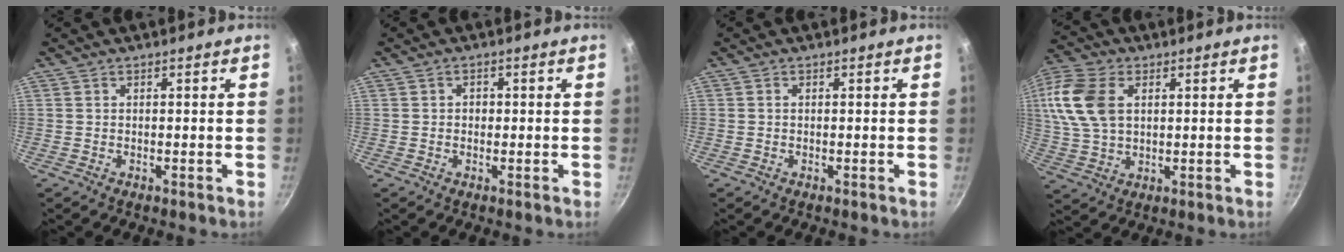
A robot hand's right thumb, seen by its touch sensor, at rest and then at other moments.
{"total": 1.4, "force": [0.0, 1.2, 0.7], "torque": [-0.007, 0.003, -0.002]}
{"total": 0.5, "force": [0.1, 0.4, 0.4], "torque": [-0.007, 0.003, 0.000]}
{"total": 14.7, "force": [3.7, 9.6, 10.5], "torque": [-0.214, 0.005, 0.068]}